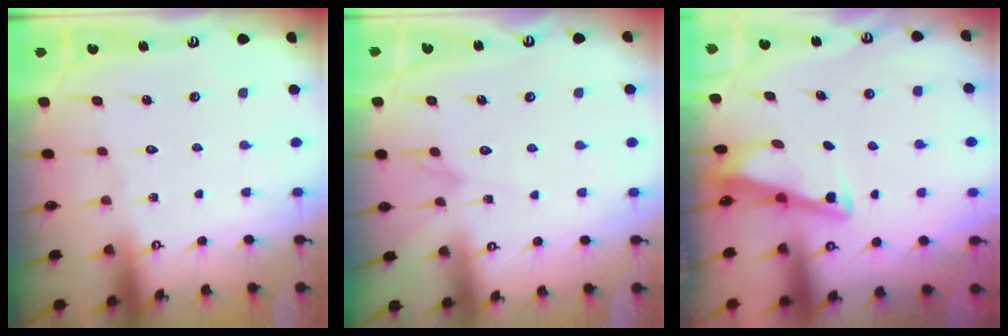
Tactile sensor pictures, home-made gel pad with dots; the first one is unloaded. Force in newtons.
{"total": 2.5, "press": 2.5, "slide": 0.3}
{"total": 3.4, "press": 3.3, "slide": 0.4}